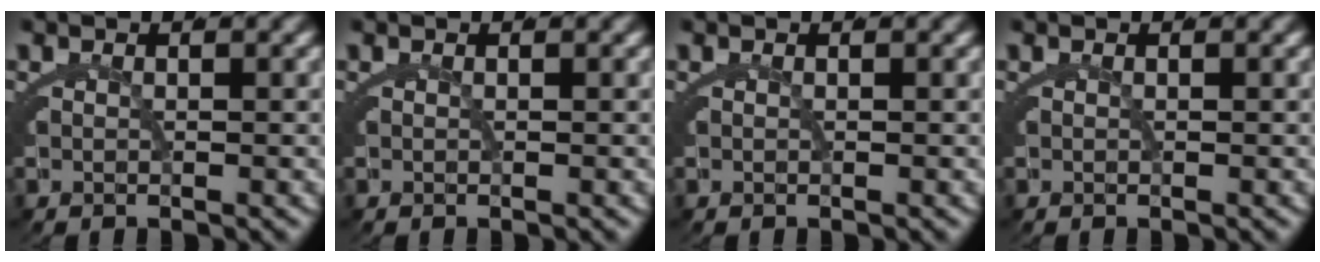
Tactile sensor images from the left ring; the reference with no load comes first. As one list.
[{"total": 0.0}, {"total": 0.0}, {"total": 0.0}]